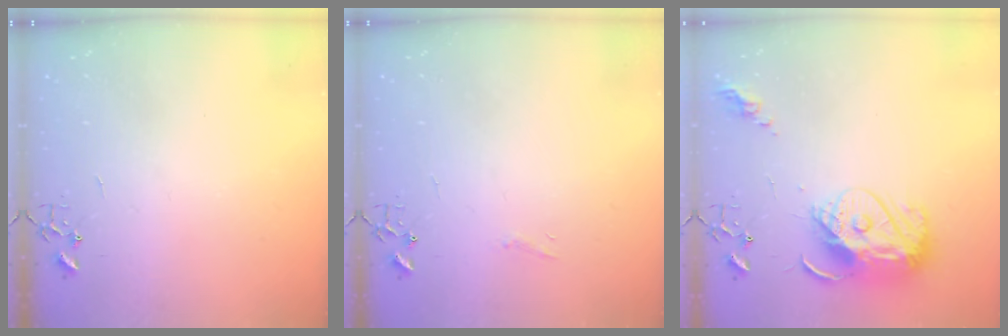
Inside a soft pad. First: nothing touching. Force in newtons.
{"total": 4.2, "press": 4.2, "slide": 0.3}
{"total": 15.1, "press": 15.0, "slide": 1.1}